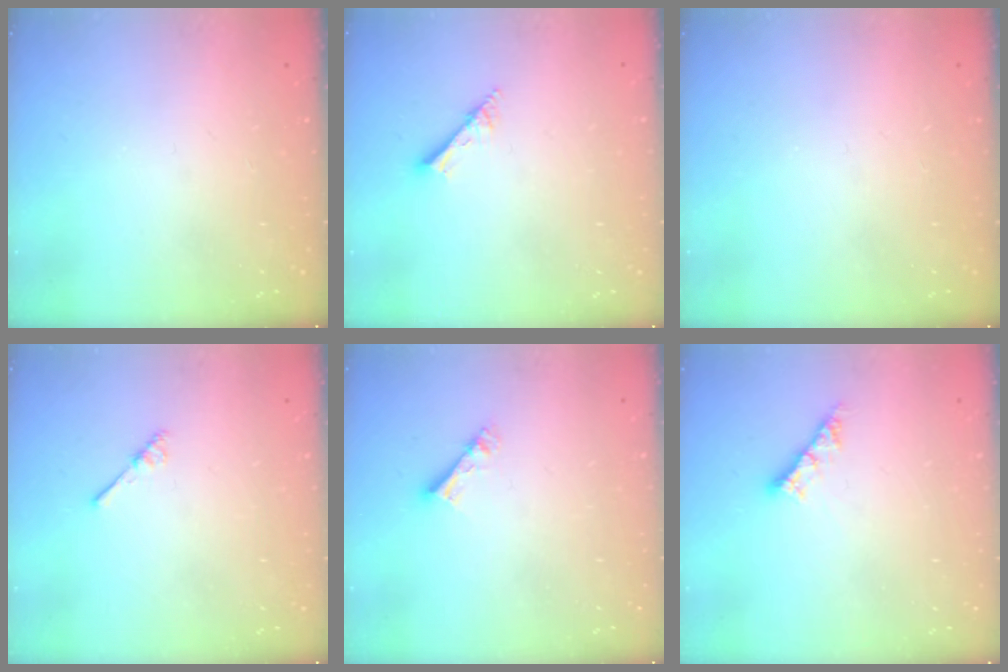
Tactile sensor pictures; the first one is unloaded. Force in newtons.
{"total": 2.5, "press": 2.5, "slide": 0.2}
{"total": 0.0}
{"total": 3.0, "press": 3.0, "slide": 0.3}
{"total": 4.6, "press": 4.6, "slide": 0.4}
{"total": 5.0, "press": 5.0, "slide": 0.3}